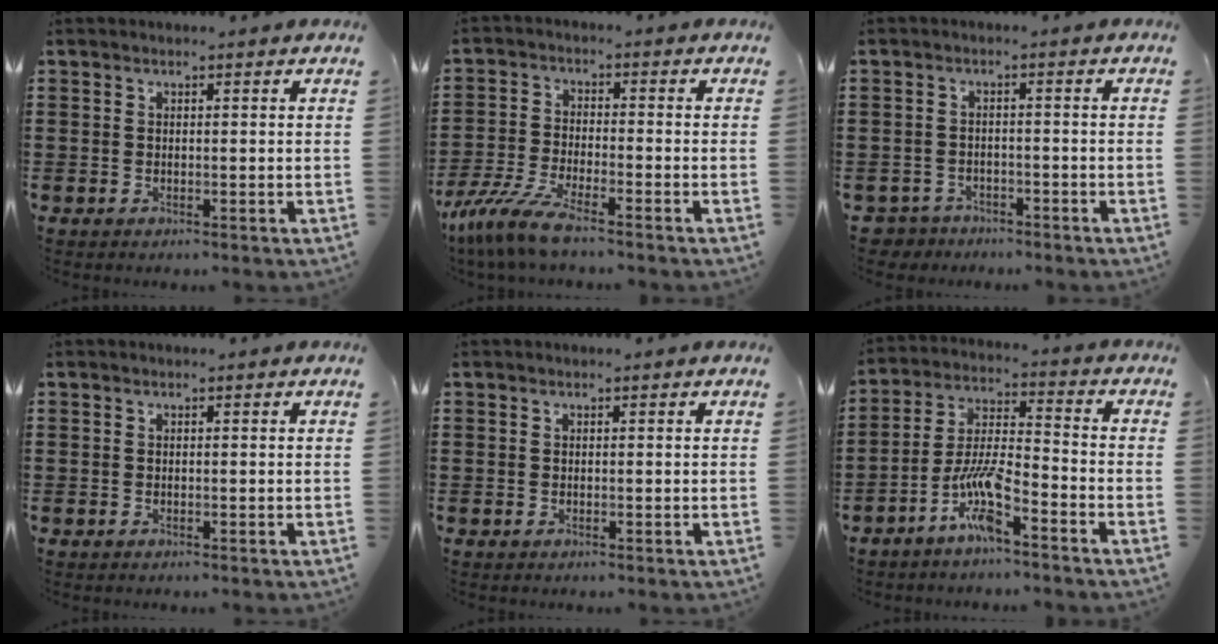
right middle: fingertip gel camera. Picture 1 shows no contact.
{"total": 7.1, "force": [-5.9, 0.7, 3.9], "torque": [-0.100, -0.013, -0.120]}
{"total": 2.8, "force": [-2.6, 1.0, -0.2], "torque": [-0.005, 0.000, -0.060]}
{"total": 0.0}
{"total": 0.0}
{"total": 8.0, "force": [-5.3, 1.3, 5.8], "torque": [-0.138, -0.009, -0.107]}